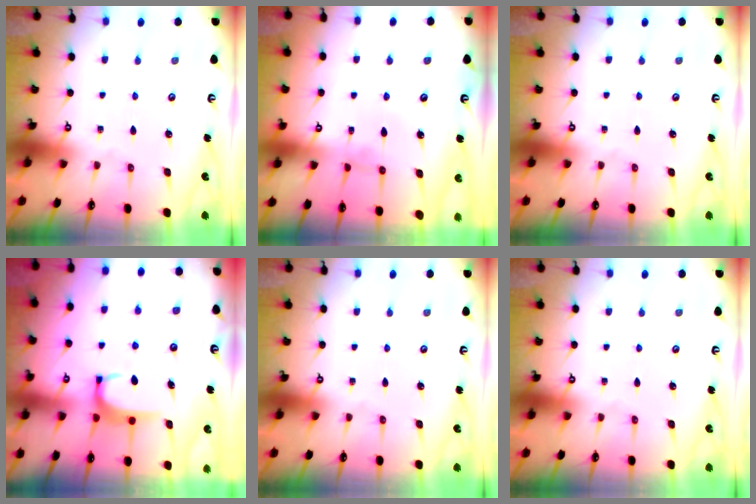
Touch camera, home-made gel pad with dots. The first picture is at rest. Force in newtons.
{"total": 0.6, "press": 0.4, "slide": 0.5}
{"total": 0.0}
{"total": 3.7, "press": 3.7, "slide": 0.4}
{"total": 0.0}
{"total": 0.0}